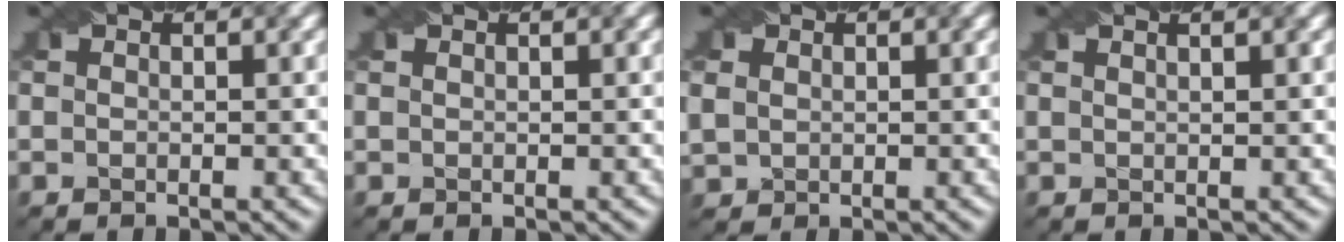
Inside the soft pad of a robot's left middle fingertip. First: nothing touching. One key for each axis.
{"total": 1.4, "fx": 0.9, "fy": 0.6, "fz": 0.8, "tx": -0.003, "ty": -0.001, "tz": -0.001}
{"total": 1.9, "fx": 0.7, "fy": 1.6, "fz": 0.7, "tx": -0.019, "ty": 0.000, "tz": 0.017}
{"total": 3.6, "fx": 2.0, "fy": 1.8, "fz": 2.4, "tx": -0.007, "ty": 0.026, "tz": -0.004}